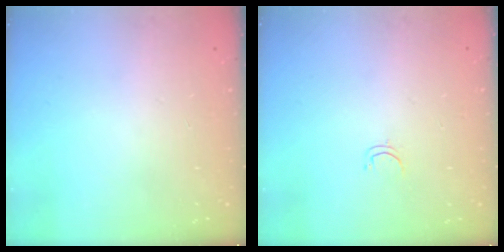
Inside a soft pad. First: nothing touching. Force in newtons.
{"total": 3.3, "press": 3.2, "slide": 0.2}